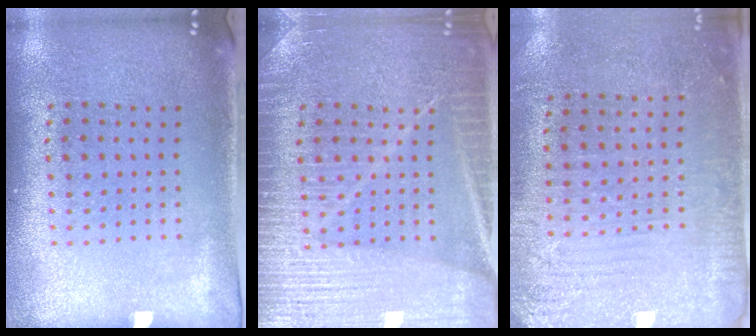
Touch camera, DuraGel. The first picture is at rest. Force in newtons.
{"total": 4.1, "press": 4.1, "slide": 0.6}
{"total": 2.8, "press": 2.6, "slide": 1.2}